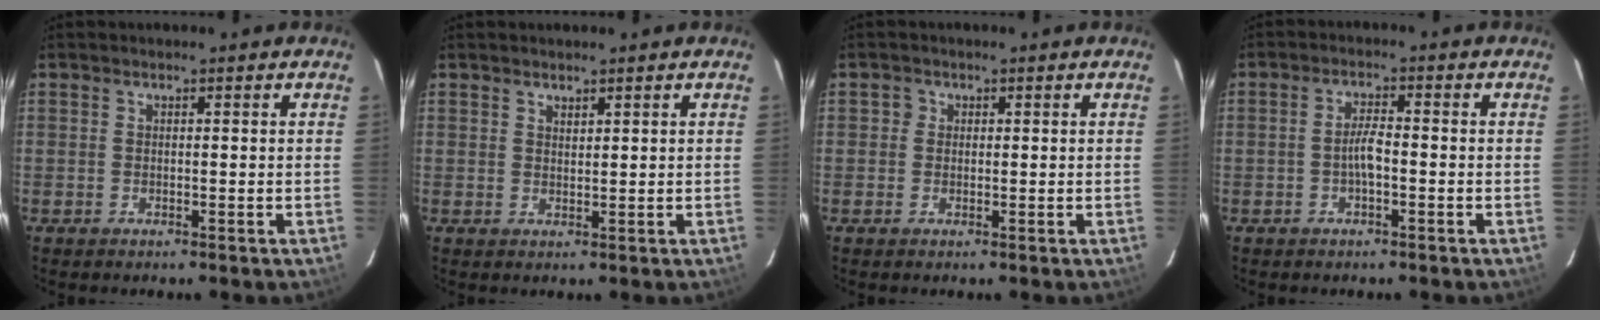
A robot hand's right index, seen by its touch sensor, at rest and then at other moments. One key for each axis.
{"total": 1.2, "fx": 1.1, "fy": 0.4, "fz": 0.3, "tx": -0.004, "ty": 0.000, "tz": 0.020}
{"total": 1.3, "fx": 0.0, "fy": 1.3, "fz": 0.1, "tx": 0.001, "ty": 0.003, "tz": -0.004}
{"total": 3.0, "fx": -1.1, "fy": 0.6, "fz": 2.8, "tx": -0.055, "ty": 0.005, "tz": -0.019}